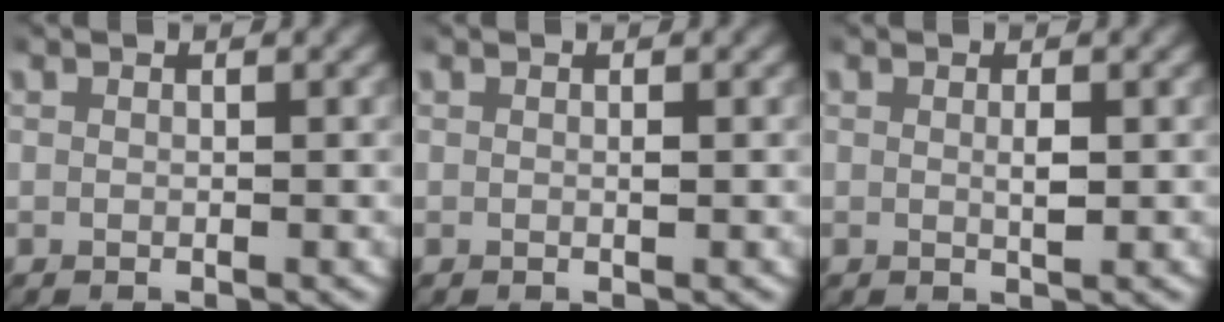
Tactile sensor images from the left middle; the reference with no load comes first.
{"total": 0.0}
{"total": 1.1, "force": [0.3, 0.2, 1.0], "torque": [-0.018, -0.005, 0.004]}